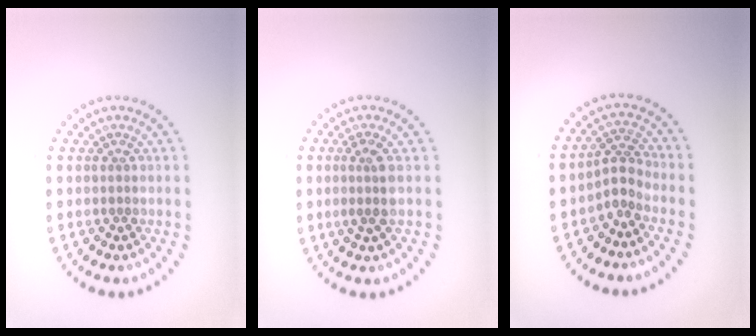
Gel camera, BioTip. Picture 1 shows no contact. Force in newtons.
{"total": 2.0, "press": 1.6, "slide": 1.2}
{"total": 2.2, "press": 1.4, "slide": 1.7}